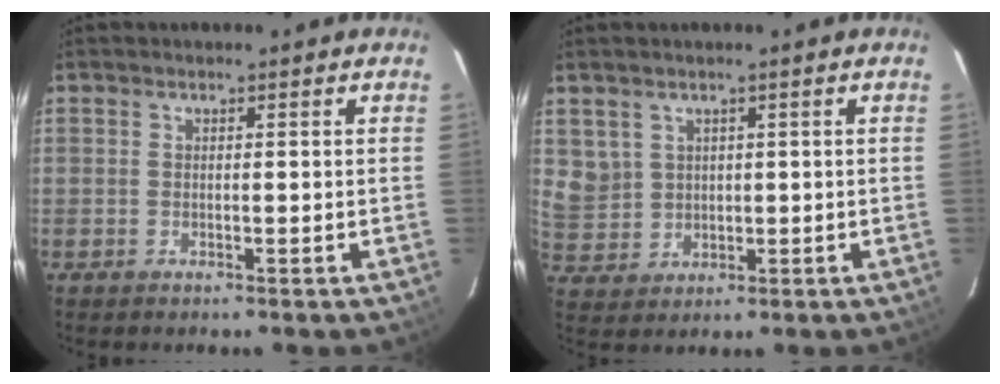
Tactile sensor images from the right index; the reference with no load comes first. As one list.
[{"total": 5.6, "force": [2.4, 4.9, 1.2], "torque": [-0.022, 0.007, 0.065]}]